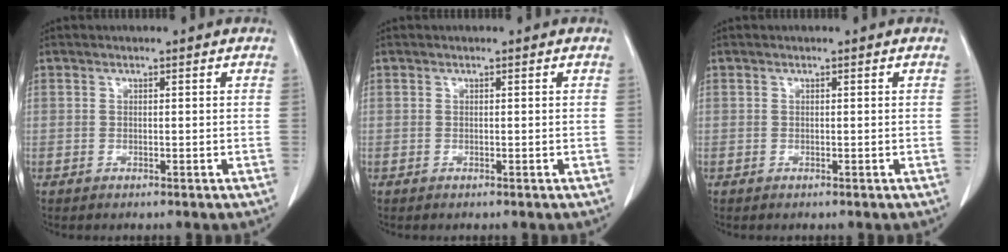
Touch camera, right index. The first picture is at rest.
{"total": 0.0}
{"total": 0.0}